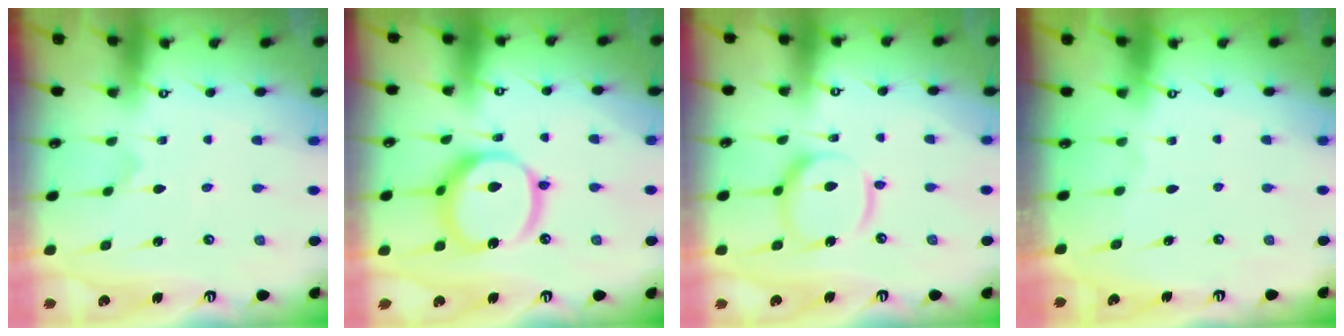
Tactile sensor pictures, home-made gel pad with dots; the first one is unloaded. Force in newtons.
{"total": 15.5, "press": 15.3, "slide": 1.9}
{"total": 14.8, "press": 14.7, "slide": 1.5}
{"total": 0.0}